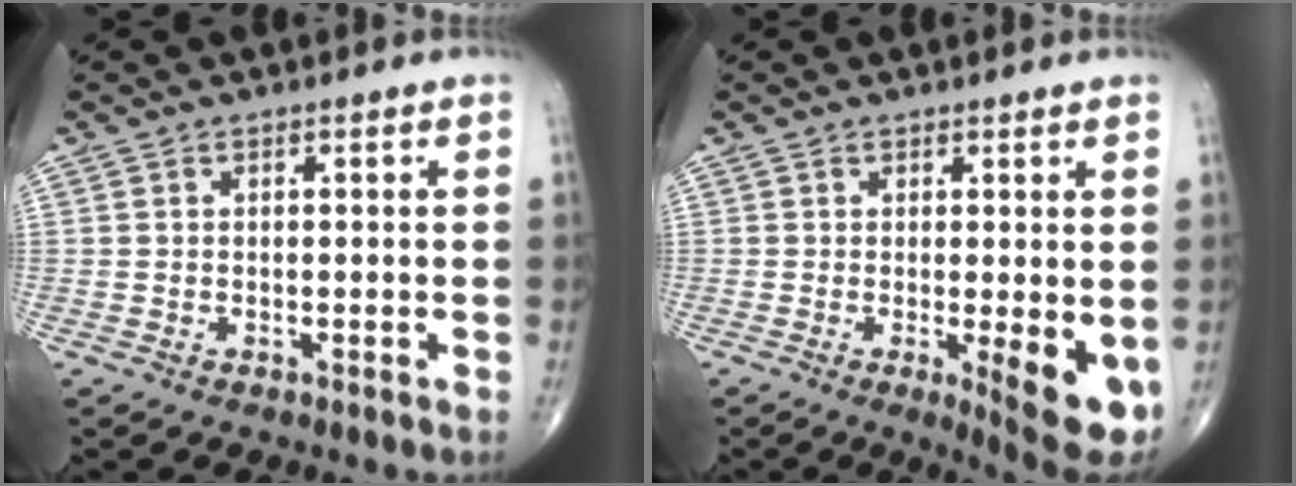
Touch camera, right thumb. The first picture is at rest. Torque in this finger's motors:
{"motor_torque": [1.54, 1.65, 0.88, -0.09, 0.22]}